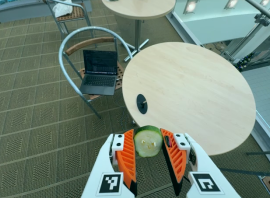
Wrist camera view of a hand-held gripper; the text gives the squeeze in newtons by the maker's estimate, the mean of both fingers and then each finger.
{"total": 8.7, "left": 8.4, "right": 8.9}